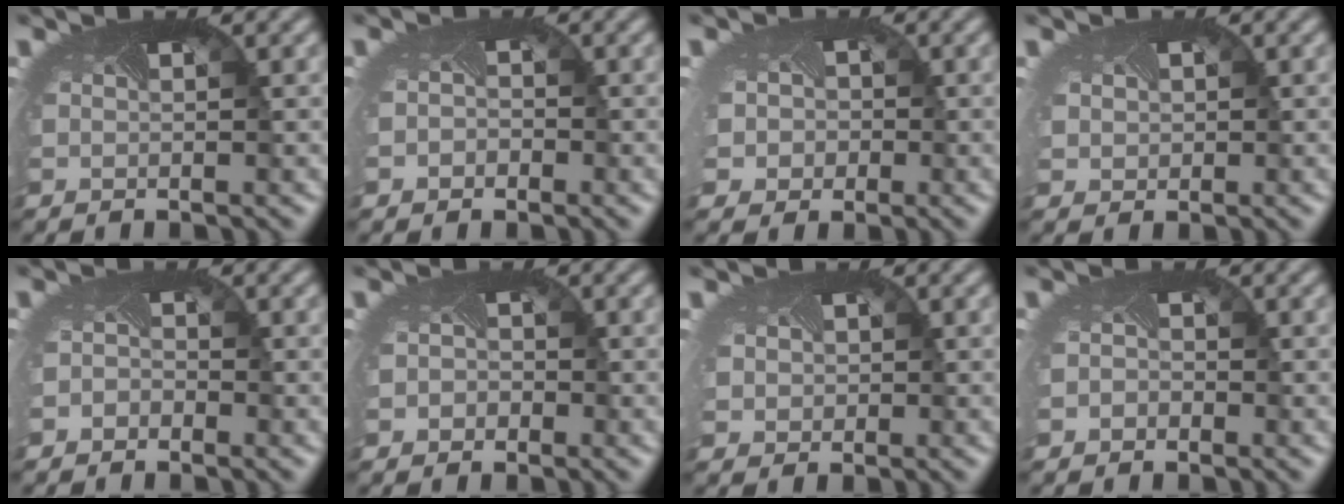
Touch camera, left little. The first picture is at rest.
{"total": 1.3, "force": [-0.6, 1.1, 0.3], "torque": [-0.005, -0.012, -0.008]}
{"total": 4.5, "force": [-0.7, 4.0, 1.8], "torque": [-0.029, -0.008, -0.025]}
{"total": 1.4, "force": [0.3, 1.4, 0.1], "torque": [-0.008, -0.005, 0.005]}
{"total": 1.0, "force": [-0.8, 0.5, -0.3], "torque": [0.007, -0.011, -0.014]}
{"total": 1.4, "force": [-0.6, 1.3, 0.2], "torque": [-0.001, -0.009, -0.010]}
{"total": 2.1, "force": [0.2, 2.0, 0.7], "torque": [-0.014, -0.001, 0.005]}
{"total": 1.0, "force": [-0.6, 0.8, -0.1], "torque": [0.003, -0.011, -0.008]}